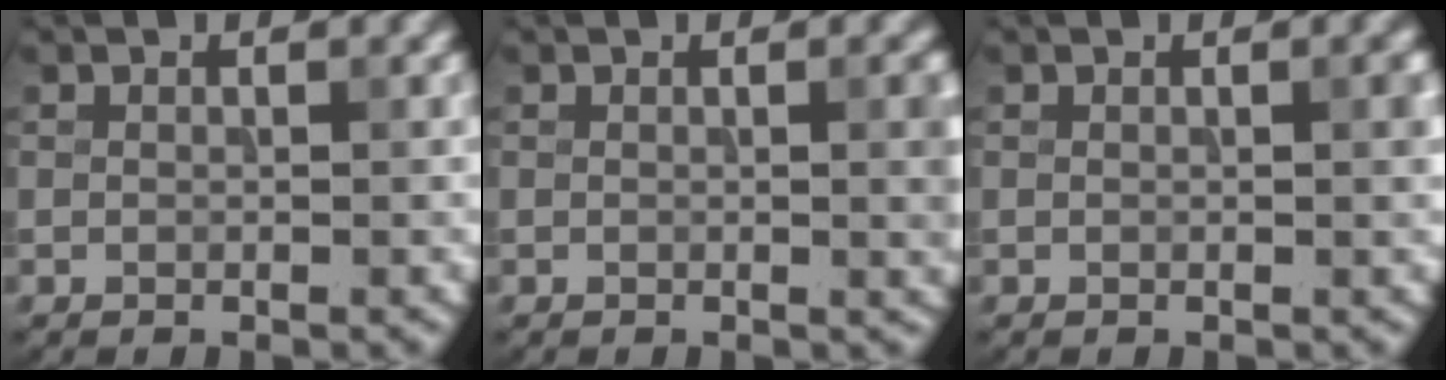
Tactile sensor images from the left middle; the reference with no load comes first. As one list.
[{"total": 2.2, "force": [0.1, 0.5, 2.1], "torque": [-0.022, -0.001, -0.002]}, {"total": 0.9, "force": [0.1, 0.1, 0.9], "torque": [-0.011, 0.000, 0.000]}]